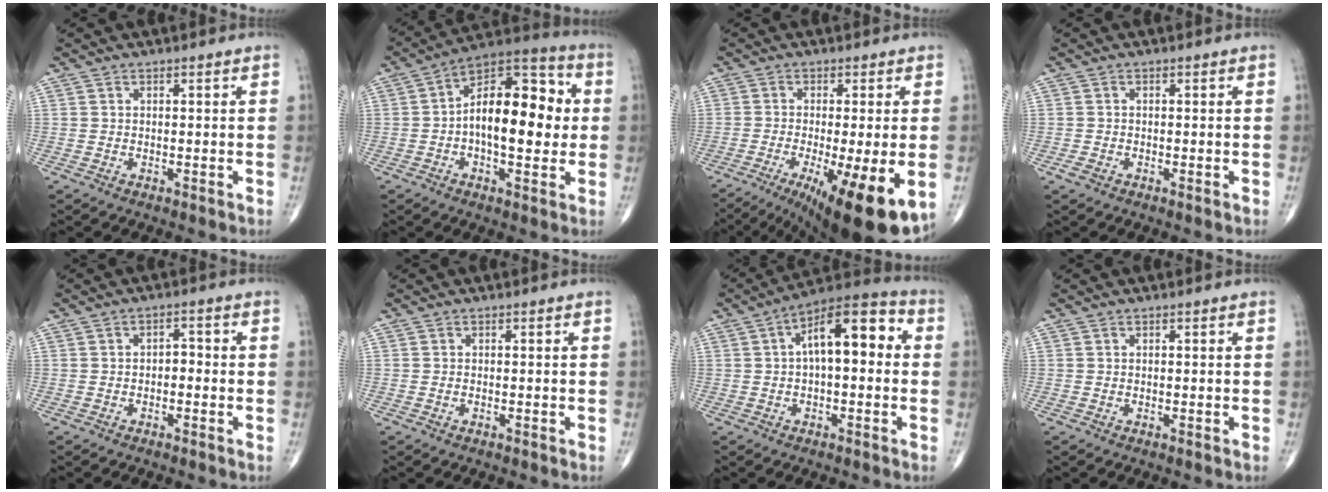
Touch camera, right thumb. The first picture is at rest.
{"total": 17.6, "force": [0.1, 8.8, 15.2], "torque": [-0.211, 0.033, -0.008]}
{"total": 15.8, "force": [-6.1, 3.2, 14.3], "torque": [-0.192, -0.025, -0.084]}
{"total": 1.3, "force": [-0.7, 0.7, 0.9], "torque": [-0.021, -0.001, -0.013]}
{"total": 2.2, "force": [-0.5, 1.4, 1.7], "torque": [-0.011, 0.013, -0.015]}
{"total": 0.0}
{"total": 13.6, "force": [1.9, 6.0, 12.0], "torque": [-0.168, 0.039, 0.019]}
{"total": 0.0}